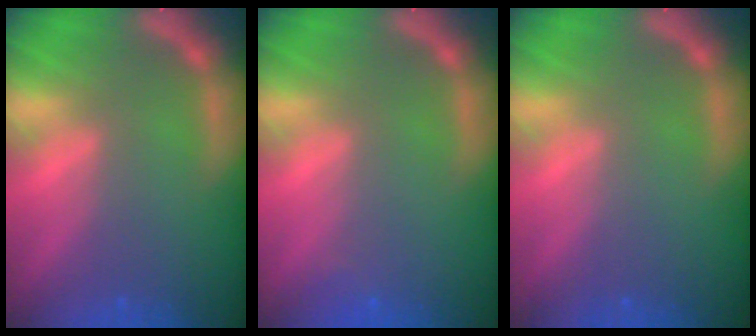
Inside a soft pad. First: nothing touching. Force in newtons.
{"total": 0.9}
{"total": 0.0}